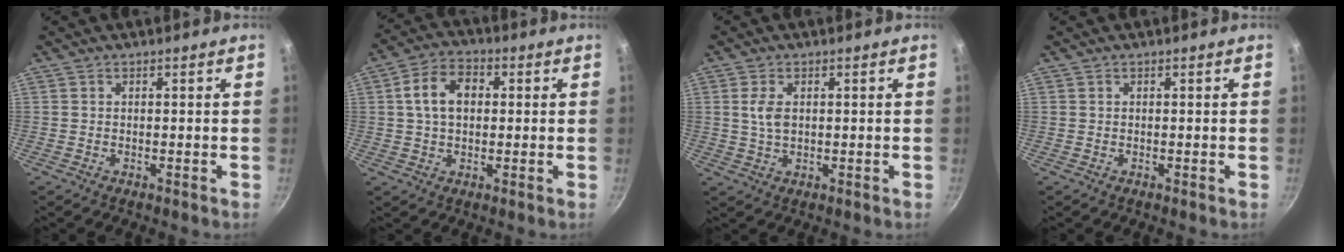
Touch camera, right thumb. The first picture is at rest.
{"total": 8.8, "force": [1.3, 6.1, 6.2], "torque": [-0.089, 0.019, 0.013]}
{"total": 4.0, "force": [0.8, 2.3, 3.2], "torque": [-0.059, -0.001, 0.015]}
{"total": 0.0}